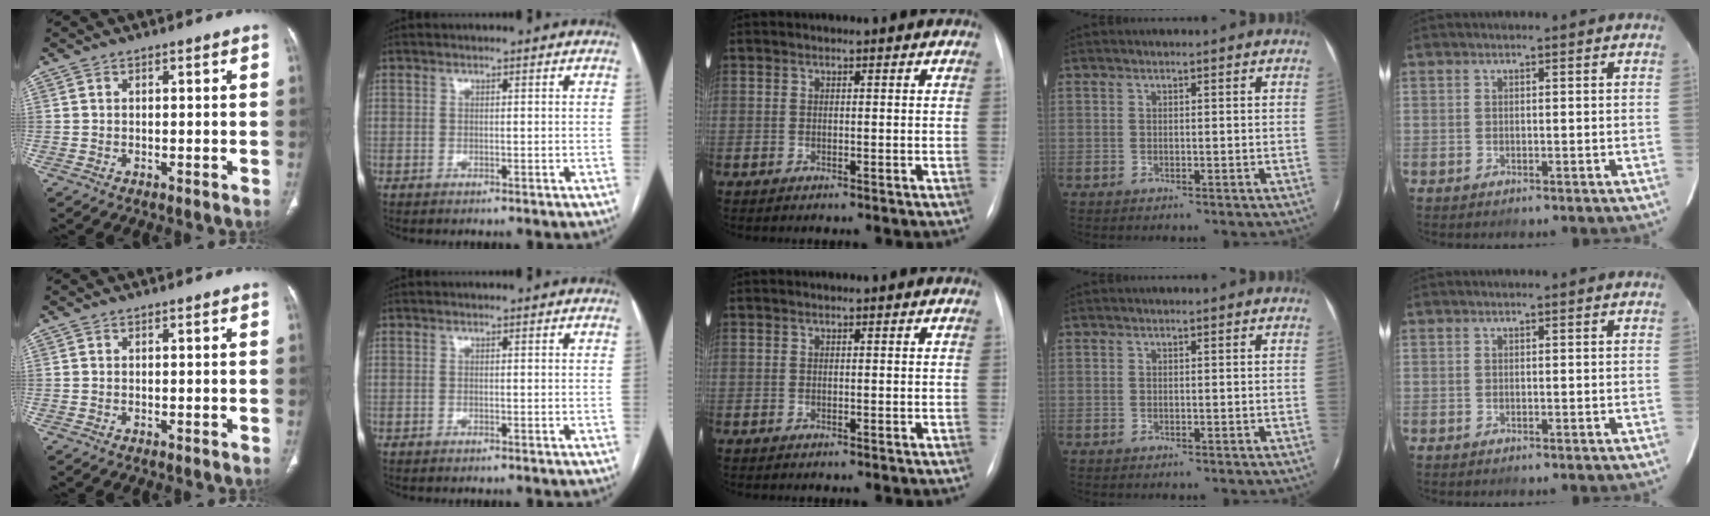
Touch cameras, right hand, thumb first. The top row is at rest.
{}